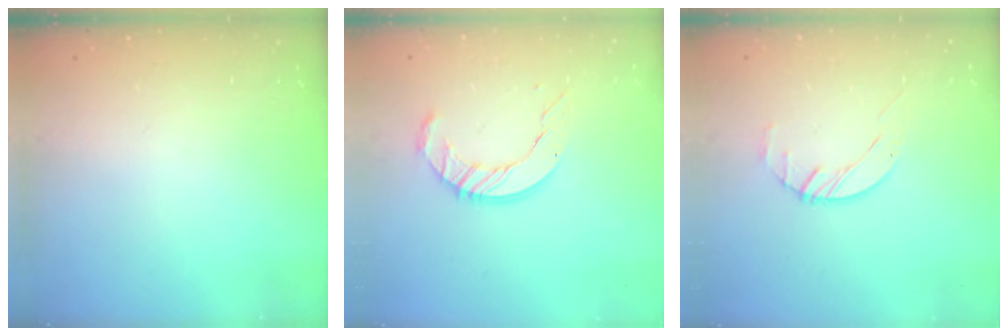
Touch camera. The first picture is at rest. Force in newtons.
{"total": 10.8, "press": 10.8, "slide": 1.0}
{"total": 2.1, "press": 2.0, "slide": 0.3}